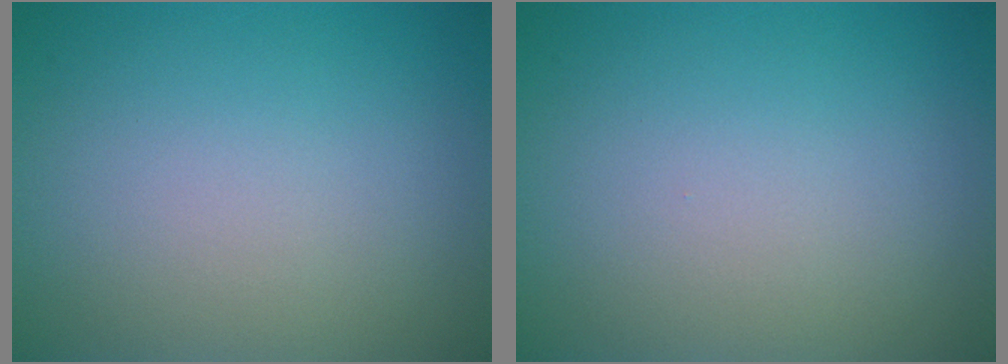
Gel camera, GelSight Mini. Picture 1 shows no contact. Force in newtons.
{"total": 0.0}